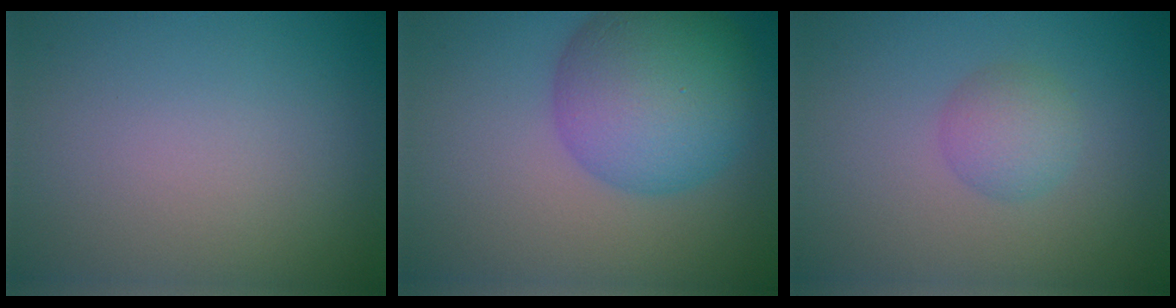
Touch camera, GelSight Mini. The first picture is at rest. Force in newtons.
{"total": 9.0, "press": 9.0, "slide": 0.3}
{"total": 2.3, "press": 2.3, "slide": 0.1}